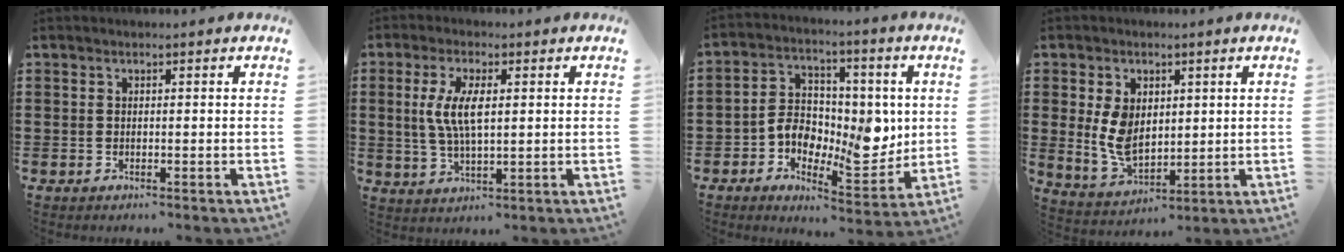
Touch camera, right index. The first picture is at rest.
{"total": 6.4, "force": [1.0, 2.2, 5.9], "torque": [-0.132, 0.002, 0.013]}
{"total": 10.1, "force": [-0.1, 7.2, 7.0], "torque": [-0.116, -0.003, 0.000]}
{"total": 7.5, "force": [1.4, 5.0, 5.4], "torque": [-0.130, 0.006, 0.024]}